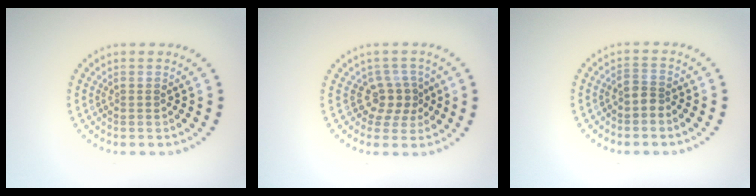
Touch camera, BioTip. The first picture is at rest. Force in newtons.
{"total": 2.5, "press": 1.9, "slide": 1.7}
{"total": 1.6, "press": 1.3, "slide": 1.0}